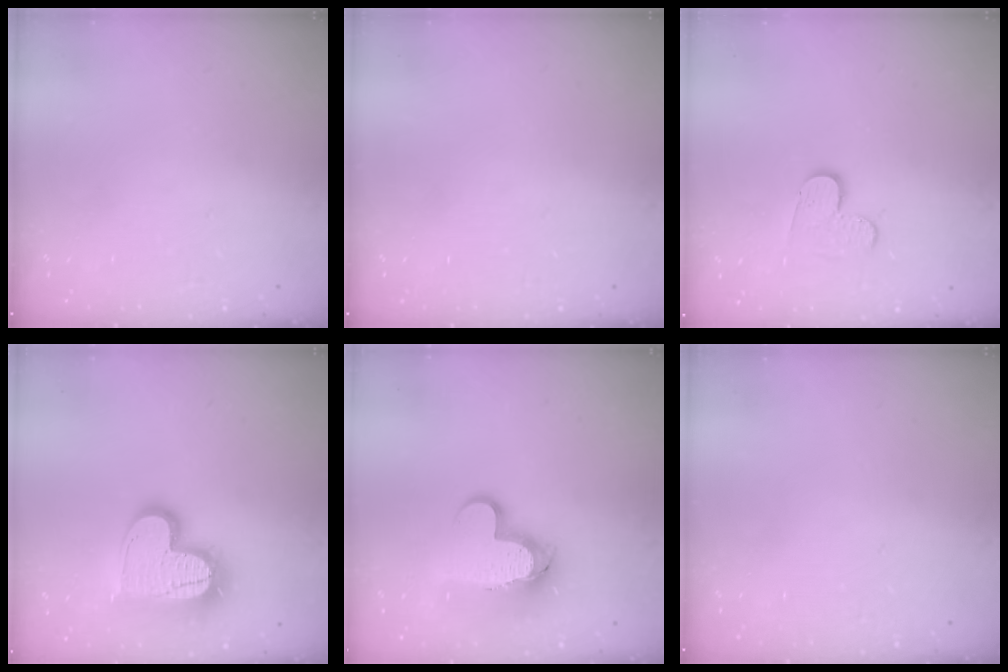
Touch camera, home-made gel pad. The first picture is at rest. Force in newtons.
{"total": 0.0}
{"total": 4.2, "press": 4.2, "slide": 0.4}
{"total": 17.7, "press": 17.7, "slide": 1.3}
{"total": 13.2, "press": 13.2, "slide": 0.9}
{"total": 0.0}